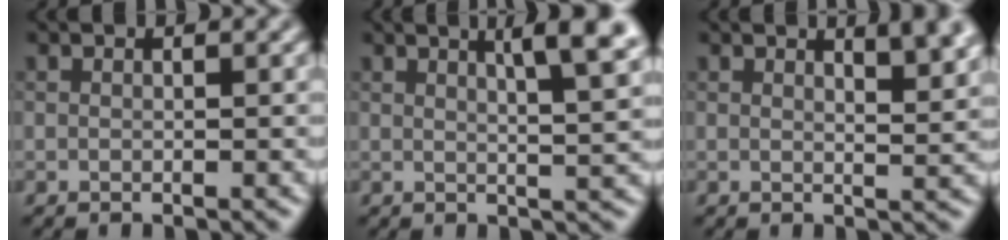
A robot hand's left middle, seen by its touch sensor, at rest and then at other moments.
{"total": 5.8, "force": [2.7, 1.4, 4.9], "torque": [-0.046, 0.013, 0.032]}
{"total": 4.3, "force": [2.5, 1.5, 3.2], "torque": [-0.020, 0.010, 0.027]}